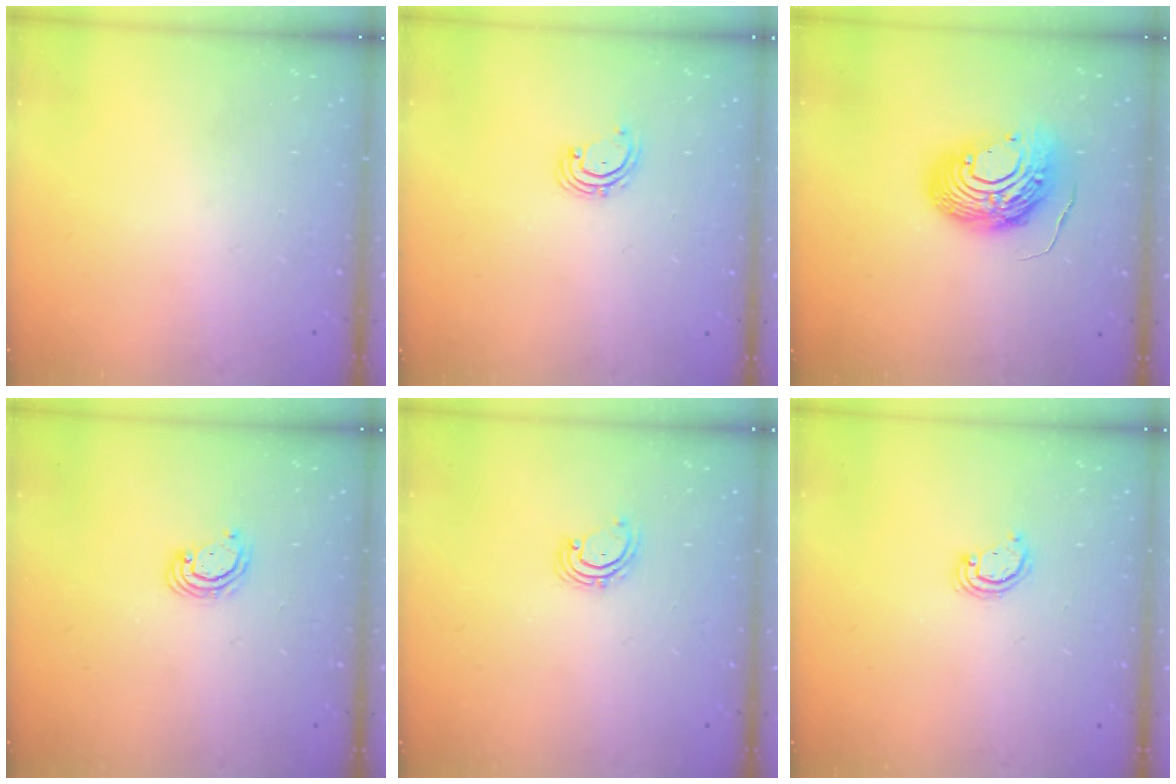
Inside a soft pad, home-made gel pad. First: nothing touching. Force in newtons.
{"total": 2.0, "press": 2.0, "slide": 0.4}
{"total": 13.8, "press": 13.8, "slide": 1.1}
{"total": 3.0, "press": 2.9, "slide": 0.3}
{"total": 2.8, "press": 2.8, "slide": 0.2}
{"total": 2.6, "press": 2.6, "slide": 0.3}